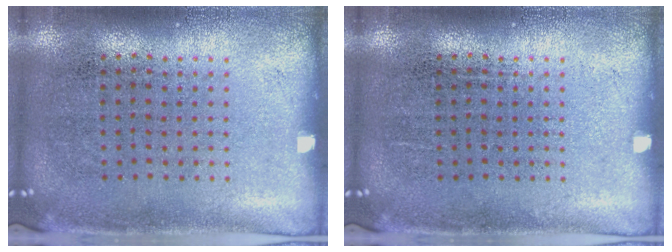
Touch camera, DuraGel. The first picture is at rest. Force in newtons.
{"total": 0.0}